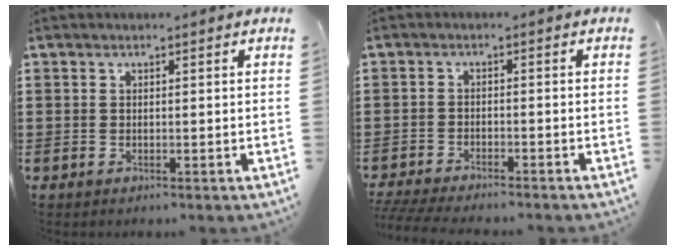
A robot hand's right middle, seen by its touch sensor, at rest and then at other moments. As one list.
[{"total": 3.1, "force": [-3.0, 0.0, 0.7], "torque": [-0.025, -0.007, -0.067]}]